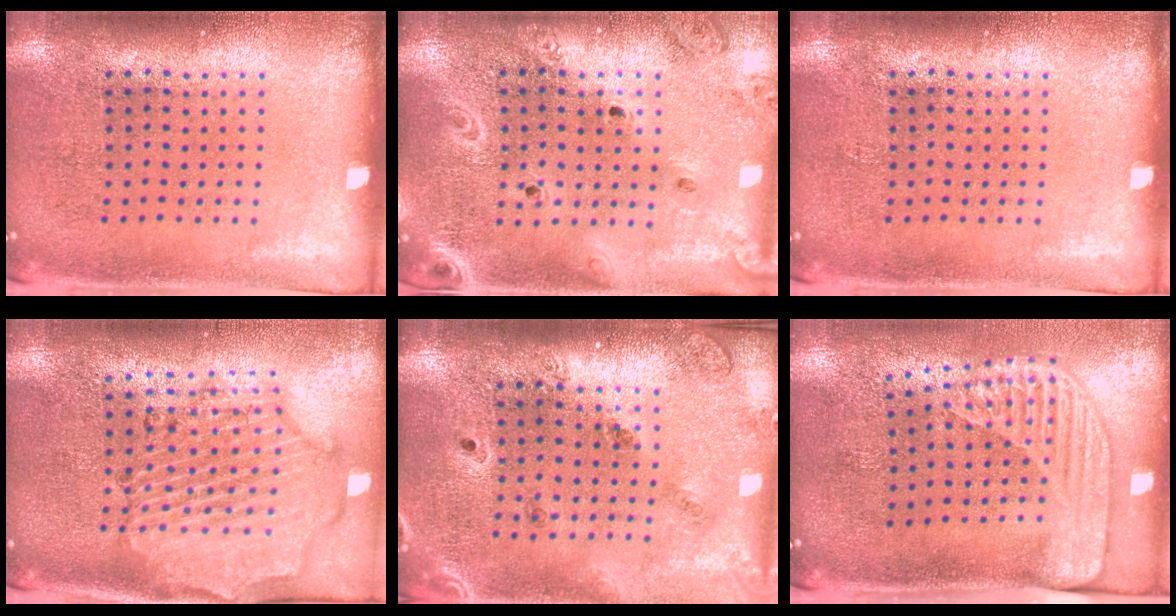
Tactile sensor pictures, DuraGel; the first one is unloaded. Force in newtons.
{"total": 2.1, "press": 1.9, "slide": 0.8}
{"total": 0.0}
{"total": 1.6, "press": 1.6, "slide": 0.4}
{"total": 1.4, "press": 1.4, "slide": 0.3}
{"total": 2.3, "press": 1.7, "slide": 1.5}